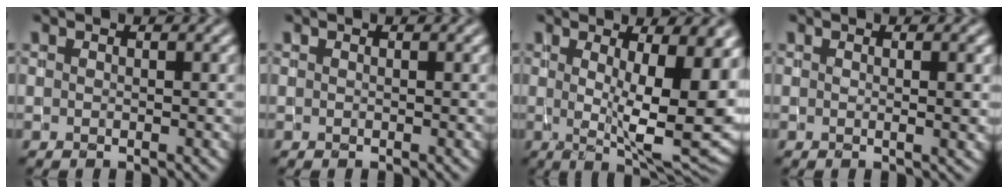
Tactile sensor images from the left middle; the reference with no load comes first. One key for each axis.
{"total": 0.0}
{"total": 12.3, "fx": 1.0, "fy": 3.7, "fz": 11.6, "tx": -0.149, "ty": -0.013, "tz": 0.020}
{"total": 2.2, "fx": 0.3, "fy": 0.7, "fz": 2.0, "tx": -0.018, "ty": 0.003, "tz": 0.004}